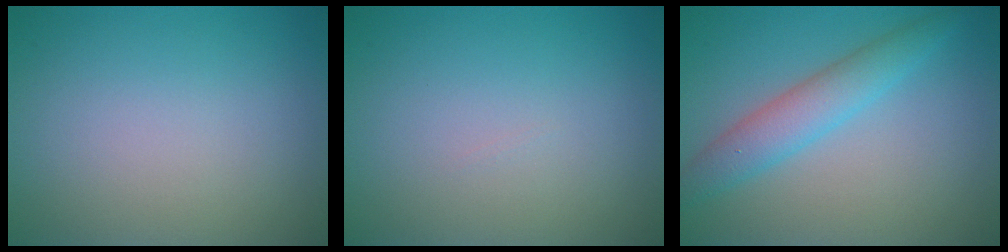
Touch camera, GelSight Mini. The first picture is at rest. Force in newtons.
{"total": 0.0}
{"total": 3.6, "press": 3.6, "slide": 0.1}